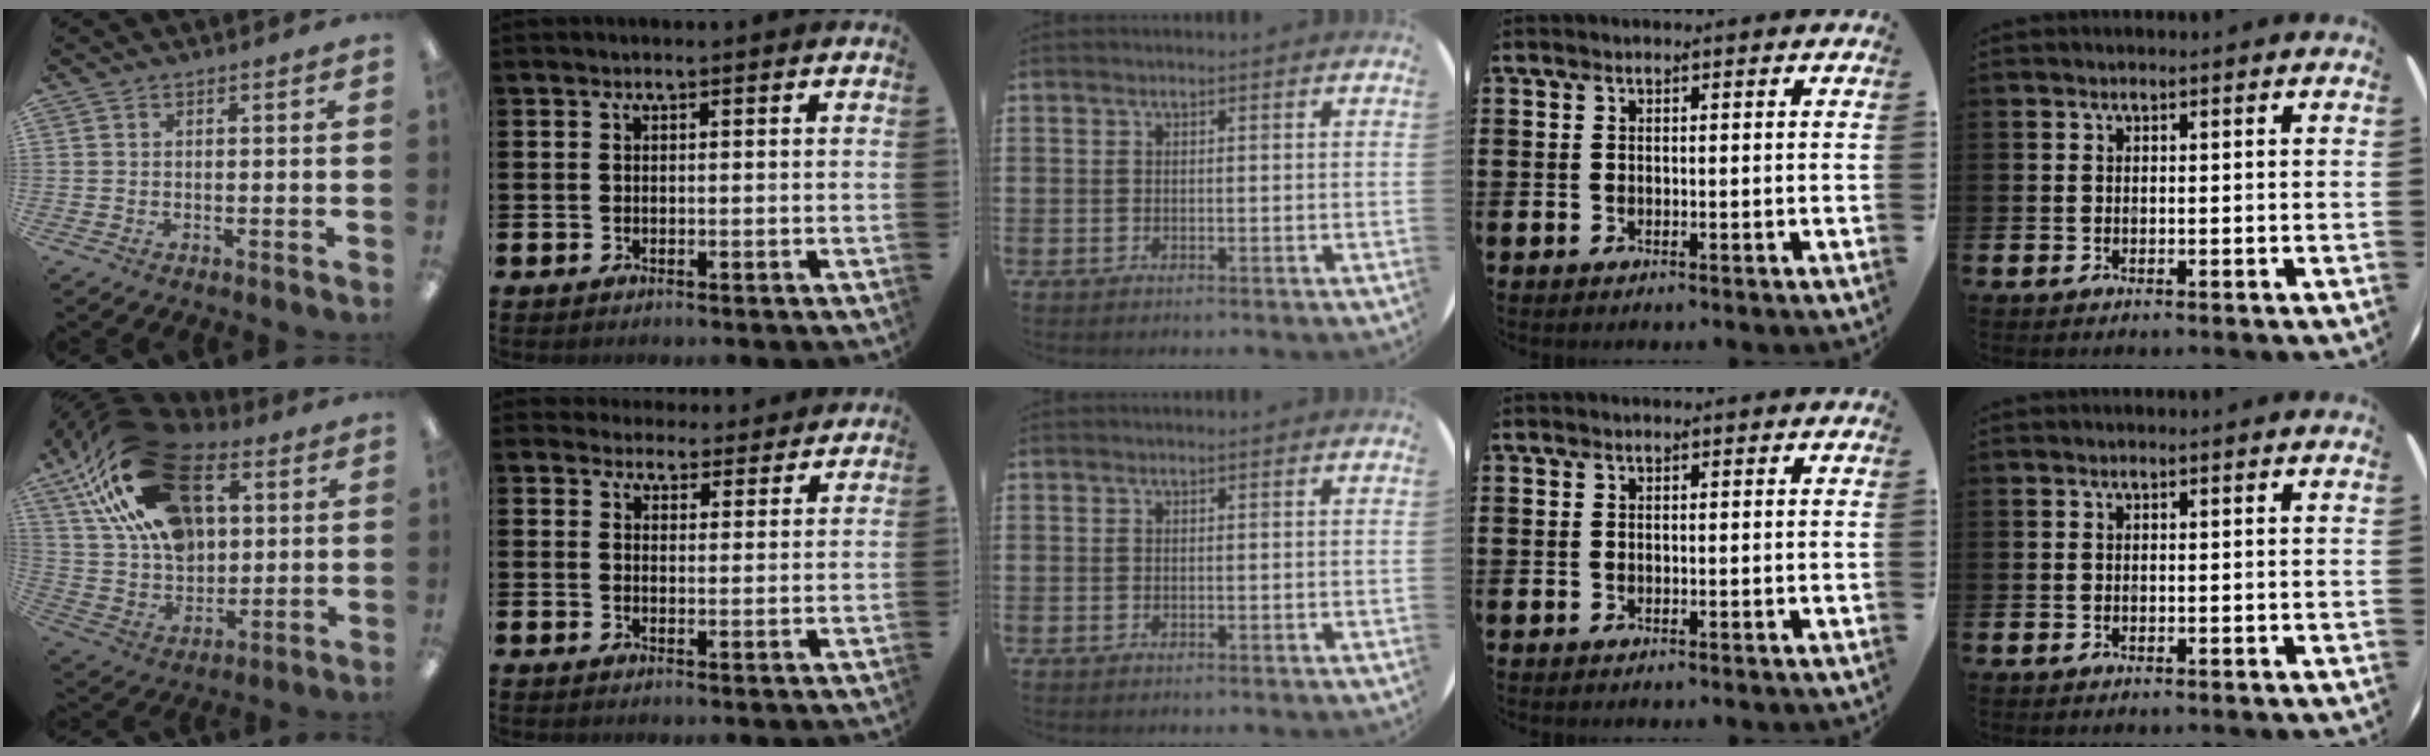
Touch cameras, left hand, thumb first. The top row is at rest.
{"thumb": {"total": 27.3, "force": [12.9, 16.6, 17.5], "torque": [-0.304, -0.044, 0.239]}, "index": {"total": 3.7, "force": [3.5, 1.3, -0.1], "torque": [-0.001, -0.023, 0.060]}}